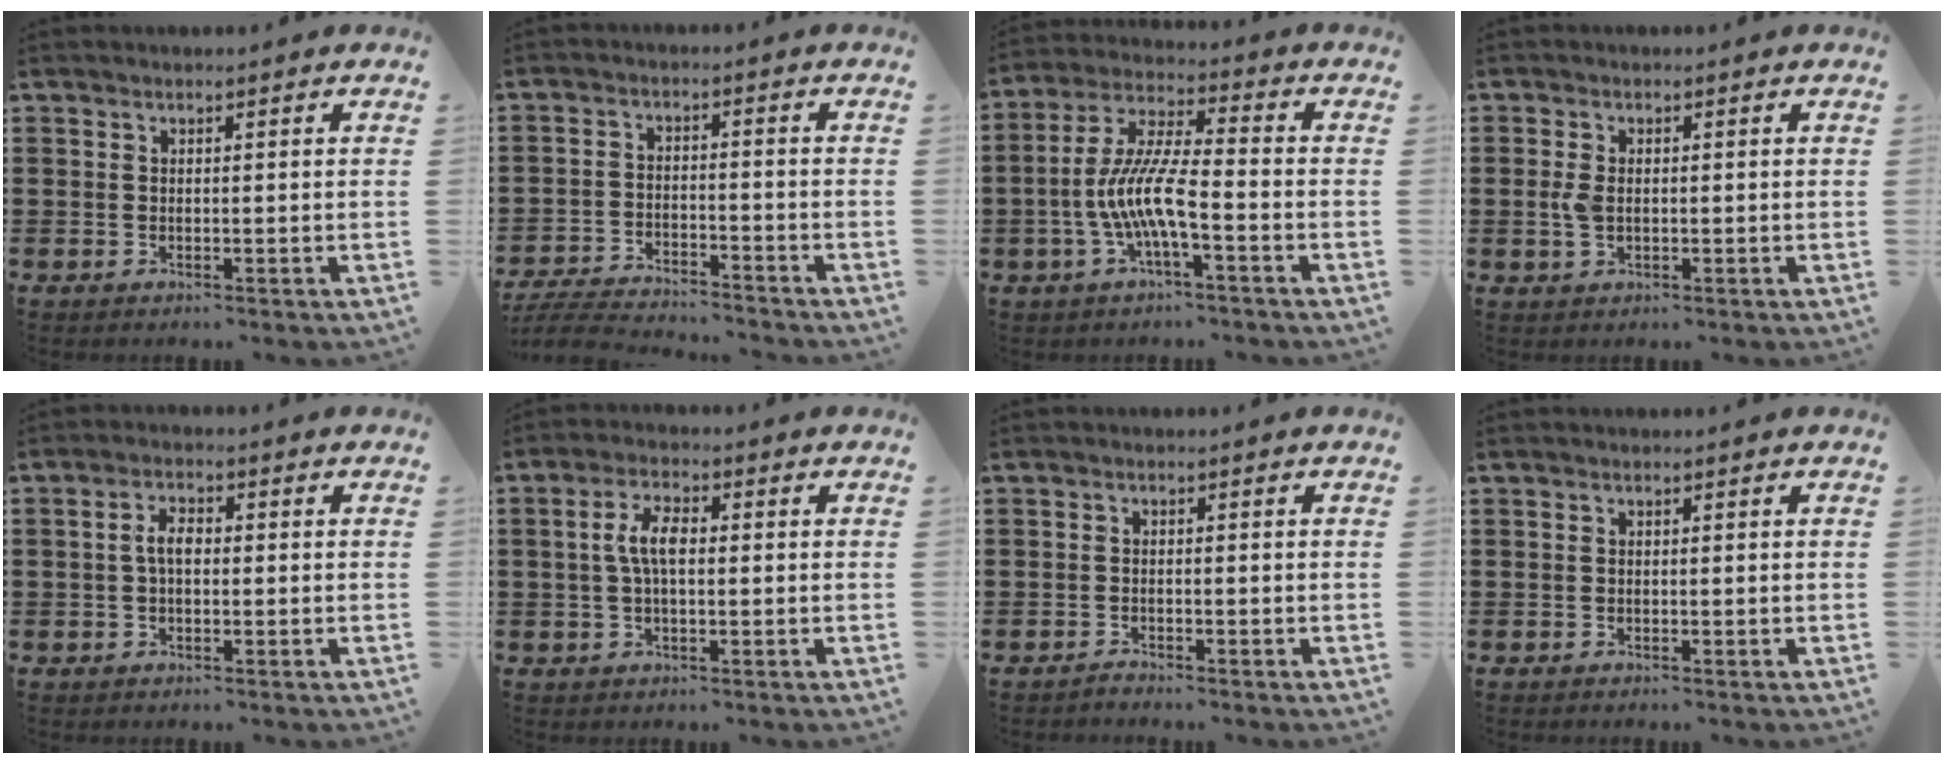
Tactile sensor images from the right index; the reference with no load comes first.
{"total": 5.4, "force": [-5.3, 0.4, 0.9], "torque": [-0.025, 0.003, -0.109]}
{"total": 9.4, "force": [-3.1, 1.9, 8.6], "torque": [-0.193, -0.011, -0.065]}
{"total": 2.9, "force": [0.0, 1.7, 2.3], "torque": [-0.063, 0.001, -0.005]}
{"total": 3.1, "force": [-0.1, 1.5, 2.7], "torque": [-0.060, 0.003, -0.005]}
{"total": 5.2, "force": [0.2, 2.1, 4.7], "torque": [-0.105, 0.003, -0.004]}
{"total": 0.9, "force": [-0.9, 0.1, 0.1], "torque": [-0.004, 0.002, -0.019]}
{"total": 0.0}